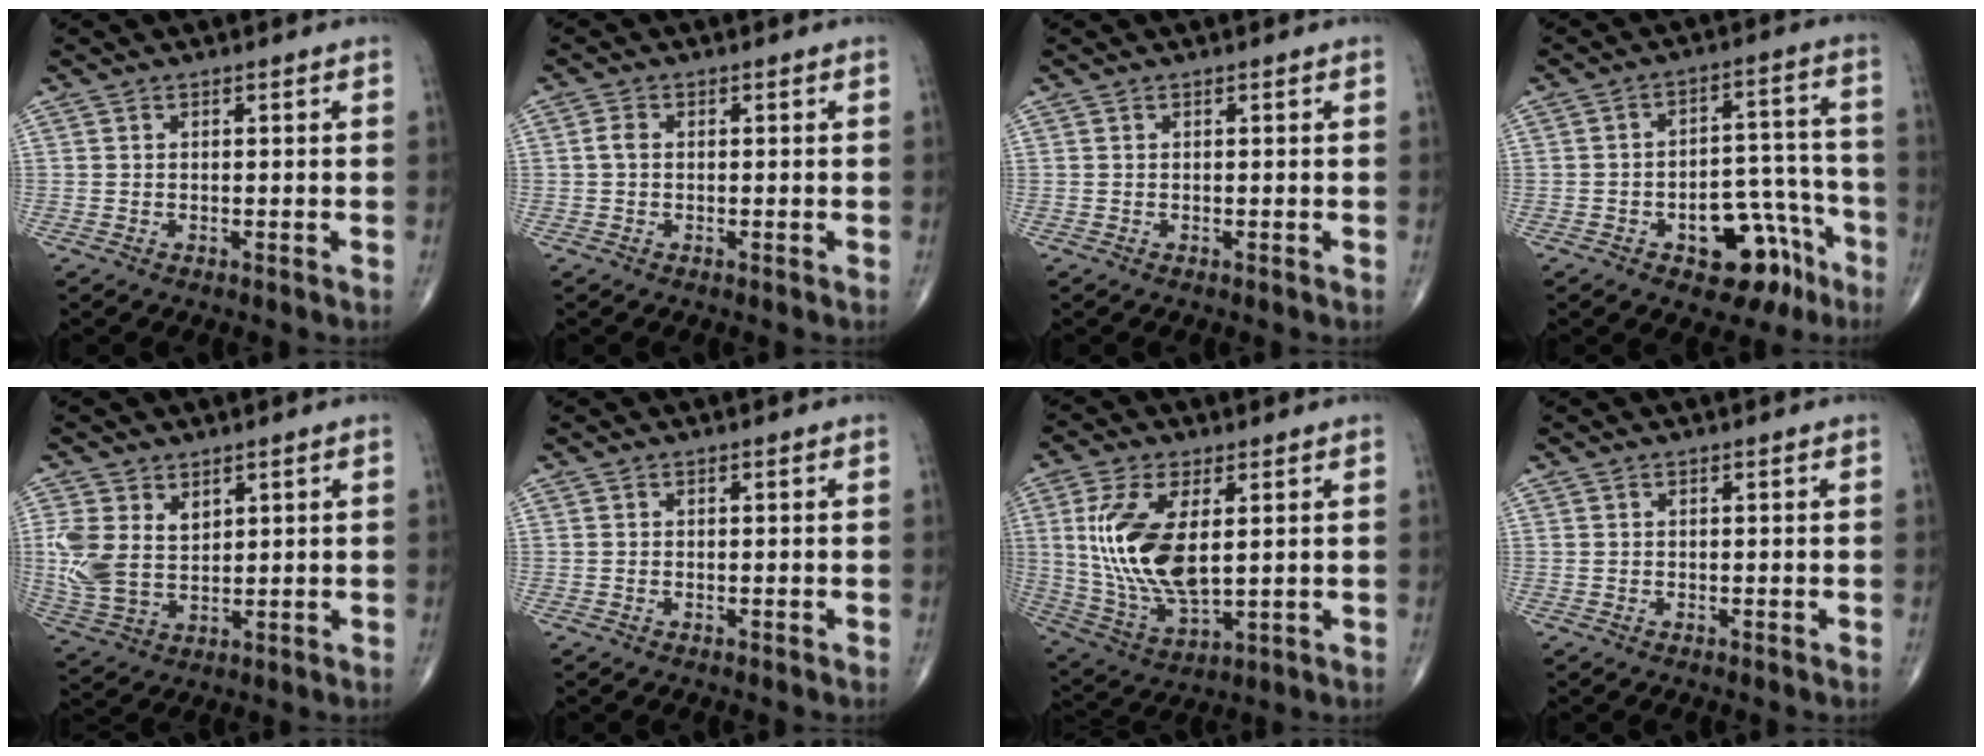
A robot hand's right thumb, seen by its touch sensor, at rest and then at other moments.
{"total": 1.6, "force": [0.0, 1.1, 1.2], "torque": [-0.021, 0.003, -0.003]}
{"total": 0.0}
{"total": 13.2, "force": [-6.9, 7.3, 8.6], "torque": [-0.066, 0.065, -0.088]}
{"total": 9.7, "force": [3.0, 6.5, 6.5], "torque": [-0.132, -0.011, 0.073]}
{"total": 0.0}
{"total": 15.9, "force": [2.8, 7.6, 13.8], "torque": [-0.279, -0.016, 0.066]}
{"total": 0.0}